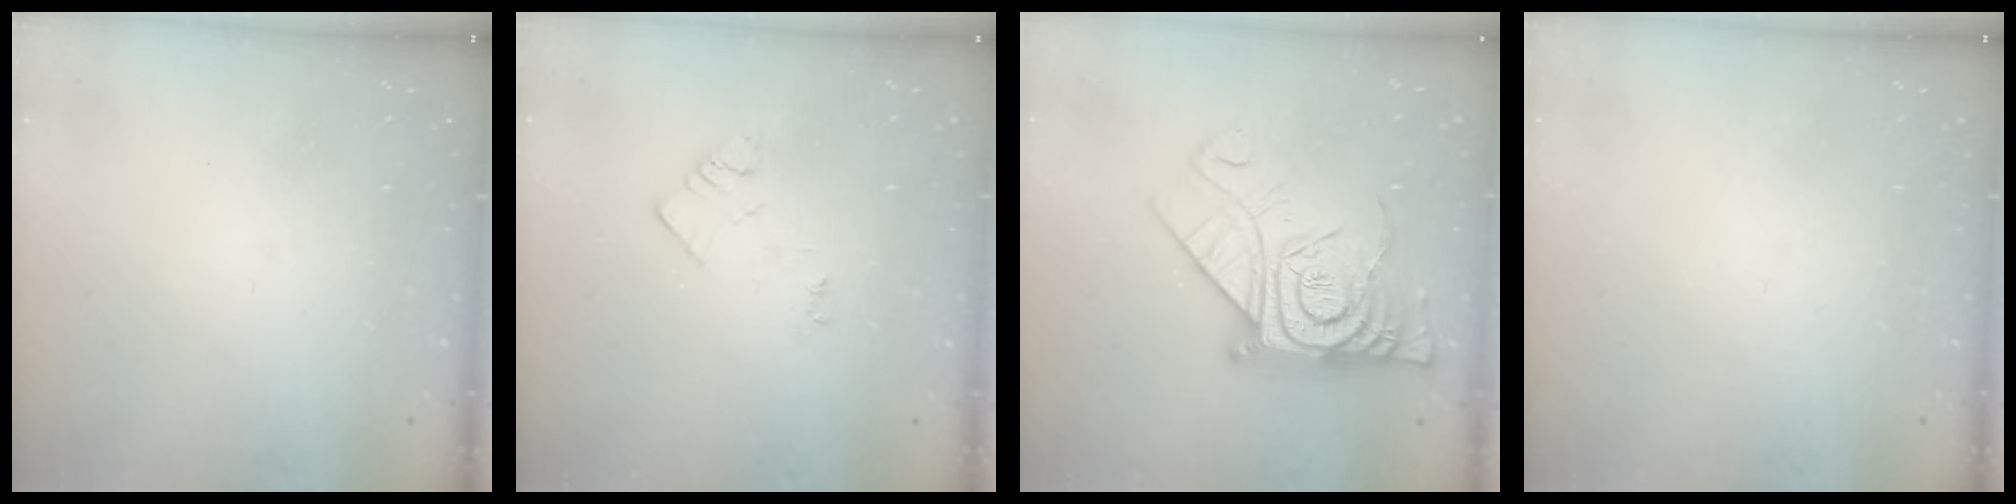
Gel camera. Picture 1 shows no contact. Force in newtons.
{"total": 4.1, "press": 4.1, "slide": 0.7}
{"total": 19.5, "press": 19.4, "slide": 1.8}
{"total": 0.0}